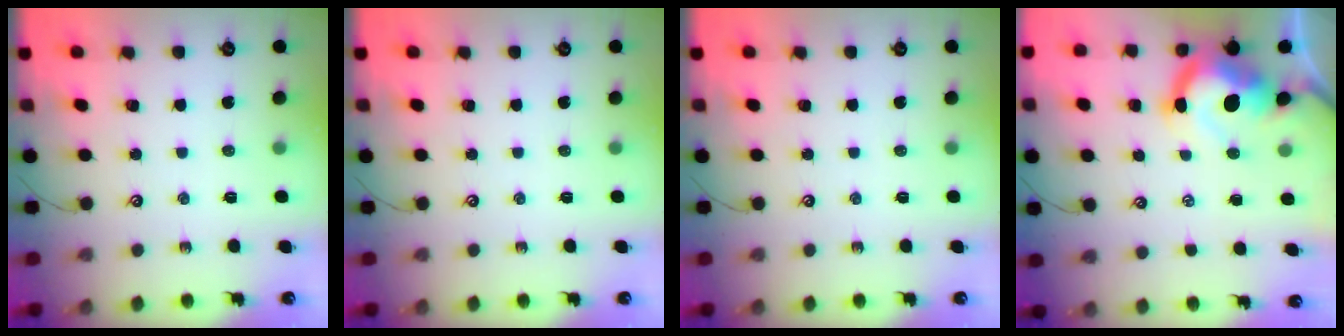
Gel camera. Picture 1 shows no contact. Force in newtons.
{"total": 0.0}
{"total": 0.0}
{"total": 10.8, "press": 10.6, "slide": 2.1}